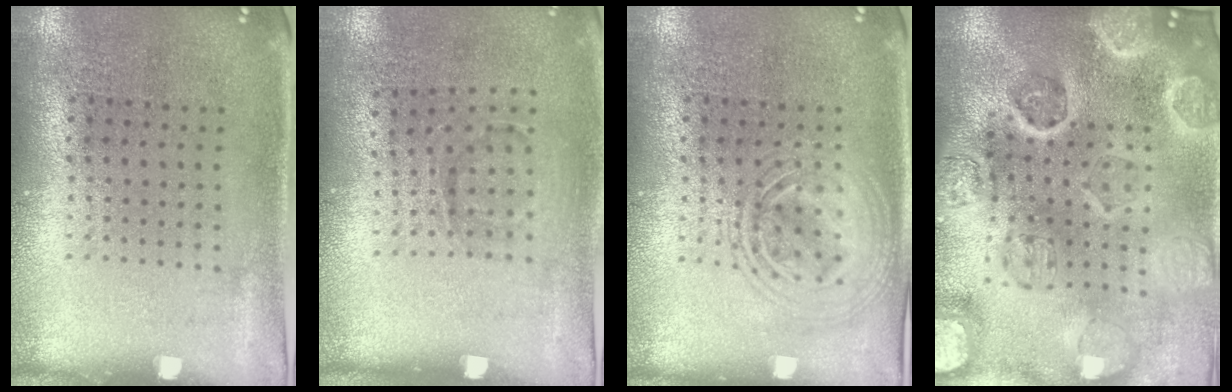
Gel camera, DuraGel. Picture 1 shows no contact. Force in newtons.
{"total": 1.0, "press": 0.7, "slide": 0.7}
{"total": 1.7, "press": 1.7, "slide": 0.3}
{"total": 5.4, "press": 4.6, "slide": 2.7}